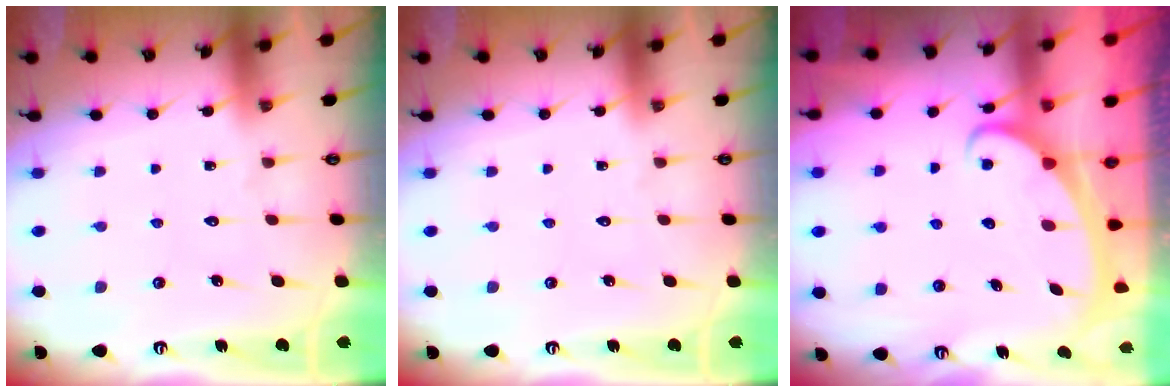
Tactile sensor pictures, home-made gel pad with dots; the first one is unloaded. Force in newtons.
{"total": 0.0}
{"total": 2.3, "press": 2.2, "slide": 0.3}